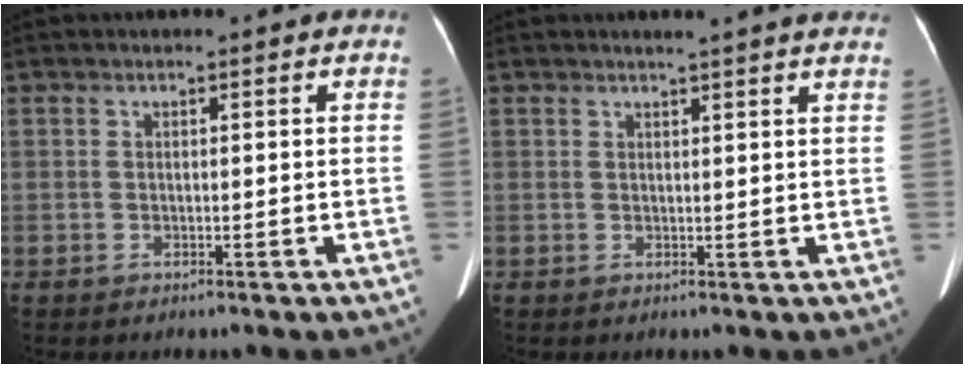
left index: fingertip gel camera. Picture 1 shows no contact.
{"total": 6.7, "force": [6.0, -0.1, 3.0], "torque": [-0.041, 0.012, 0.057]}